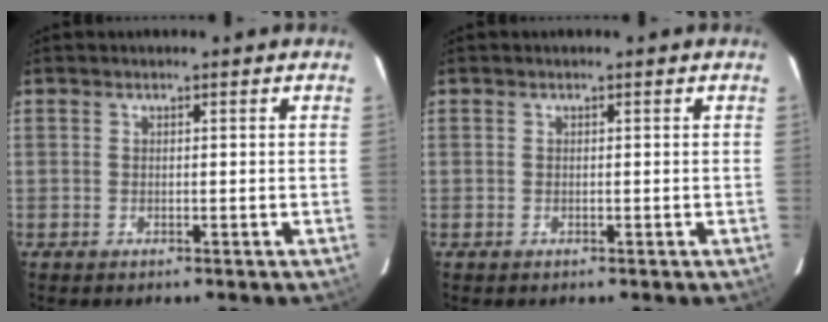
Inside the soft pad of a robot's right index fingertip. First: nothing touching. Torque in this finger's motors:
{"motor_torque": [0.00, 0.00, 0.02, 0.00]}